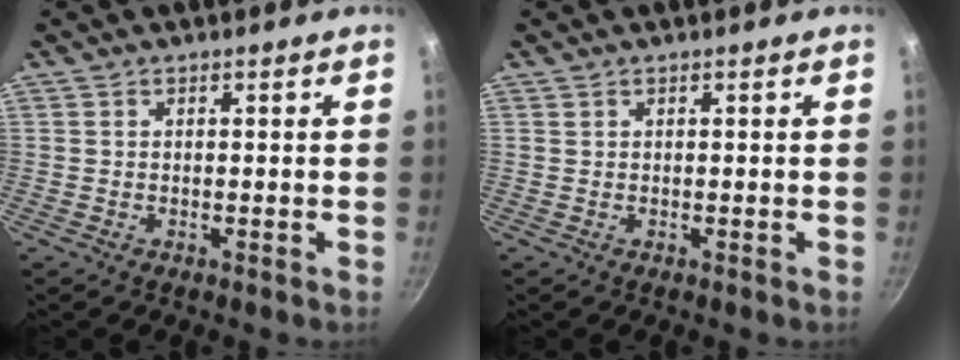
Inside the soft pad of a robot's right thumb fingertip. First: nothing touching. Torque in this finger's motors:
{"motor_torque": [-0.22, 0.19, 0.37, -0.29, 0.00]}